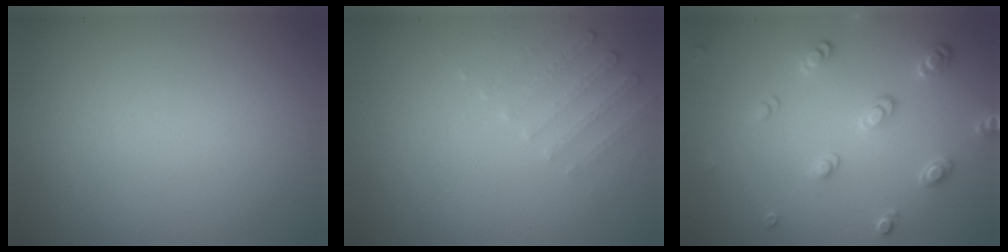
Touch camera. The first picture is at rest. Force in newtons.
{"total": 1.9, "press": 1.8, "slide": 0.6}
{"total": 2.7, "press": 2.6, "slide": 0.4}